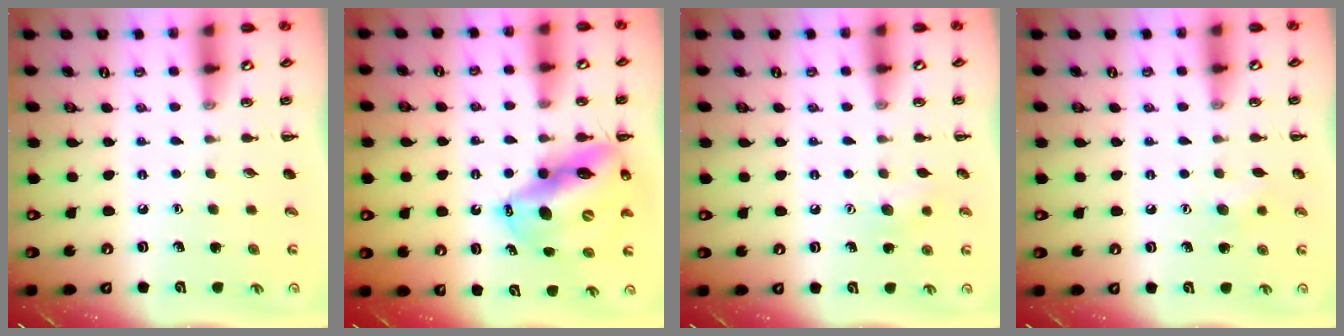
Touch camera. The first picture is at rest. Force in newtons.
{"total": 16.1, "press": 15.4, "slide": 4.6}
{"total": 7.4, "press": 7.1, "slide": 1.9}
{"total": 5.7, "press": 5.6, "slide": 1.4}